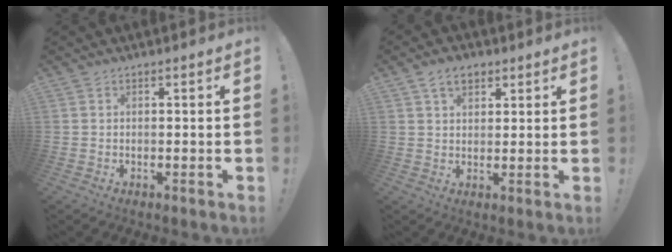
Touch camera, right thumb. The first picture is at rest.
{"total": 5.8, "force": [3.3, 3.7, 3.2], "torque": [-0.055, -0.002, 0.061]}